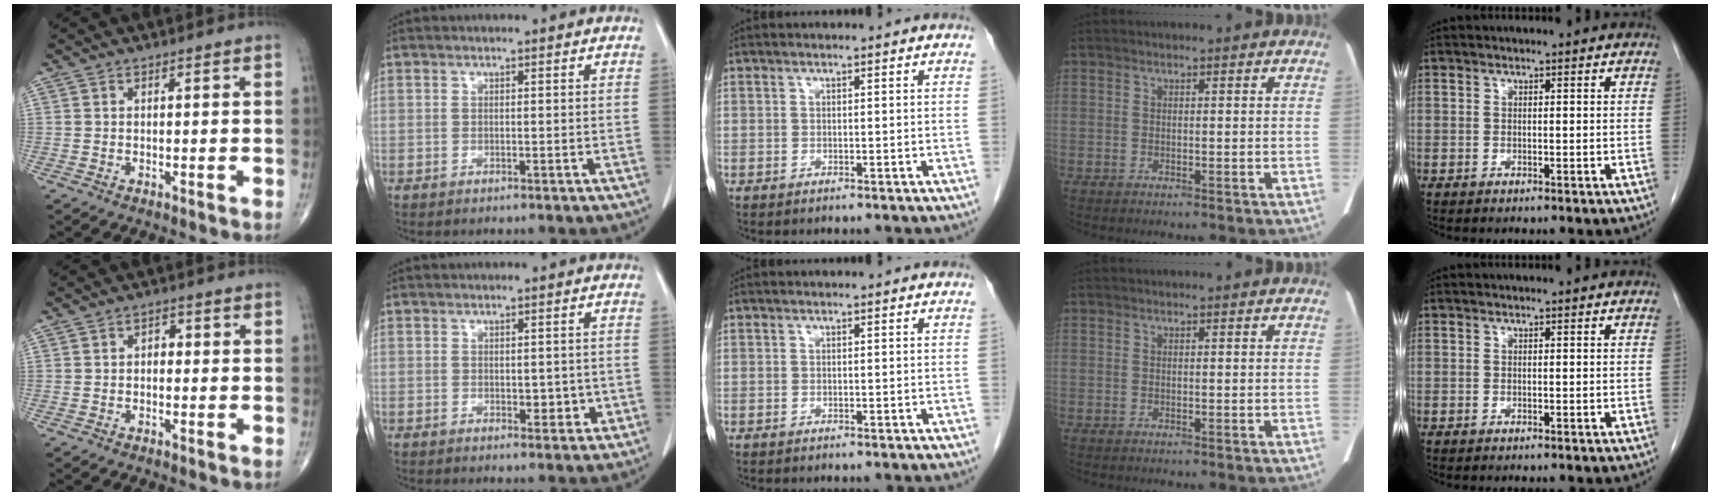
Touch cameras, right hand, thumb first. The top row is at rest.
{"thumb": {"total": 2.0, "force": [0.1, 1.4, 1.4], "torque": [-0.011, 0.008, -0.004]}, "index": {"total": 2.8, "force": [-0.4, 1.7, 2.2], "torque": [-0.019, 0.000, 0.002]}}